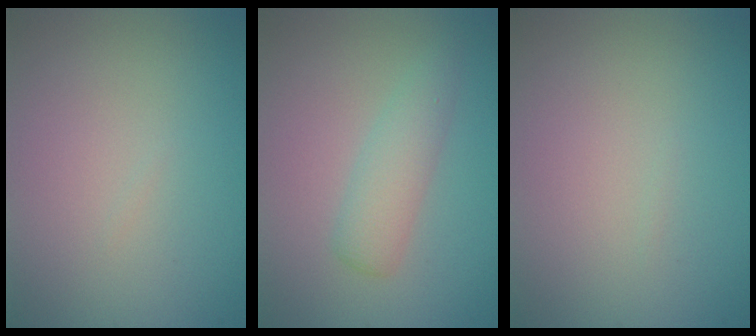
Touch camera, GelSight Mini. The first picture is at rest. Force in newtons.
{"total": 2.8, "press": 2.8, "slide": 0.0}
{"total": 0.0}